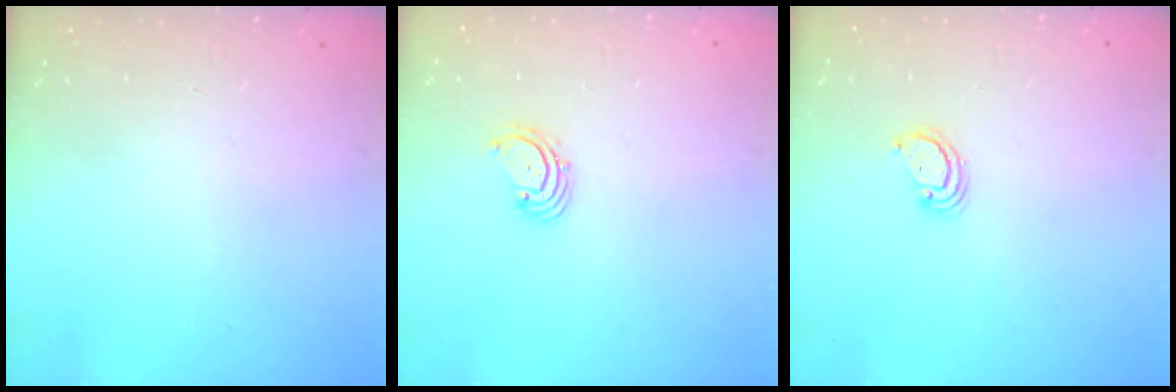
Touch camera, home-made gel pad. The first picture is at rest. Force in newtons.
{"total": 2.0, "press": 1.9, "slide": 0.6}
{"total": 2.3, "press": 2.3, "slide": 0.2}